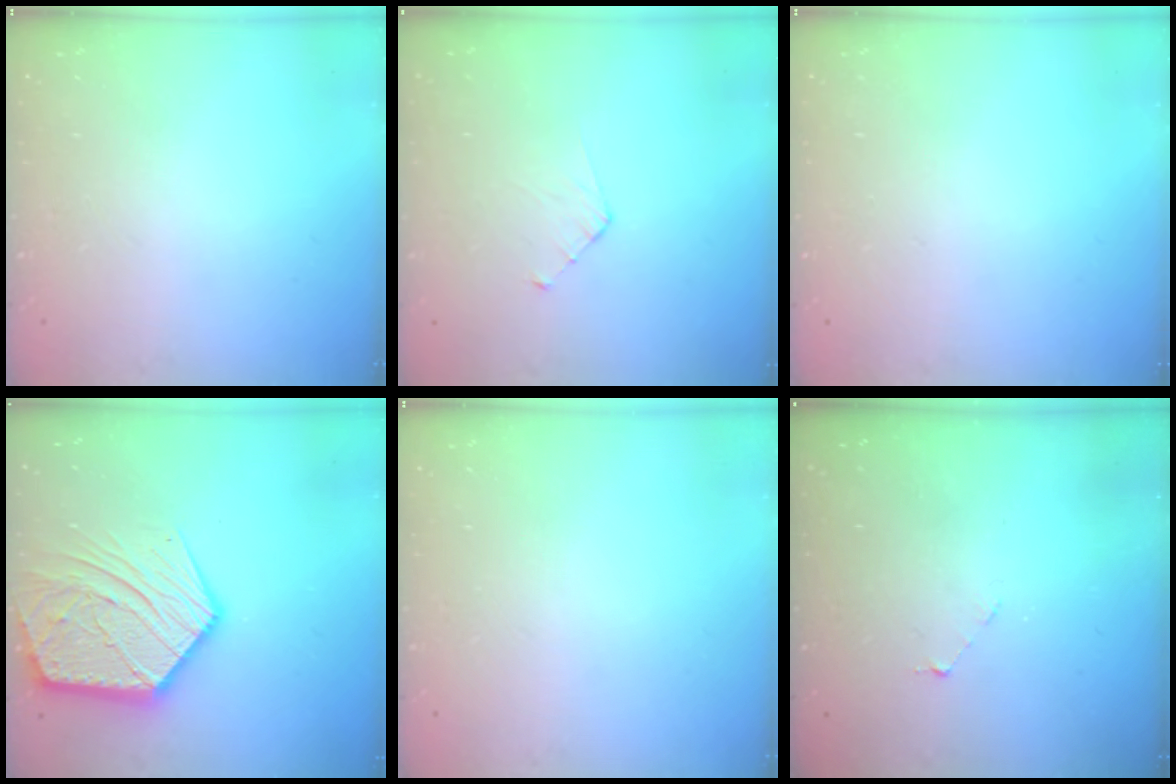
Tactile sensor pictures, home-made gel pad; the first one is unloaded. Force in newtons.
{"total": 3.2, "press": 3.1, "slide": 0.3}
{"total": 0.0}
{"total": 20.1, "press": 20.0, "slide": 1.9}
{"total": 0.0}
{"total": 2.1, "press": 2.1, "slide": 0.2}